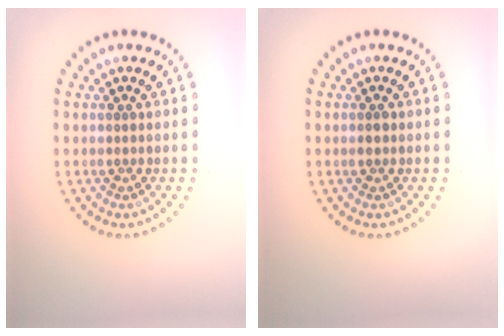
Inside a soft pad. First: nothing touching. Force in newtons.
{"total": 0.9, "press": 0.9, "slide": 0.1}